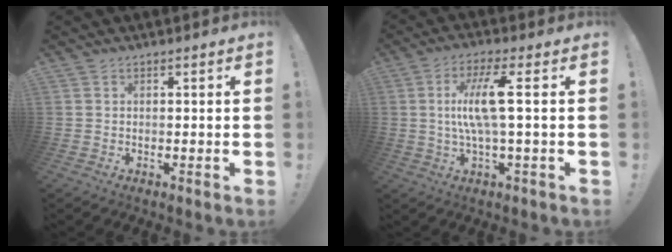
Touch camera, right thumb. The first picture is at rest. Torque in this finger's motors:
{"motor_torque": [1.10, 0.58, 1.58, -0.59, 0.62]}